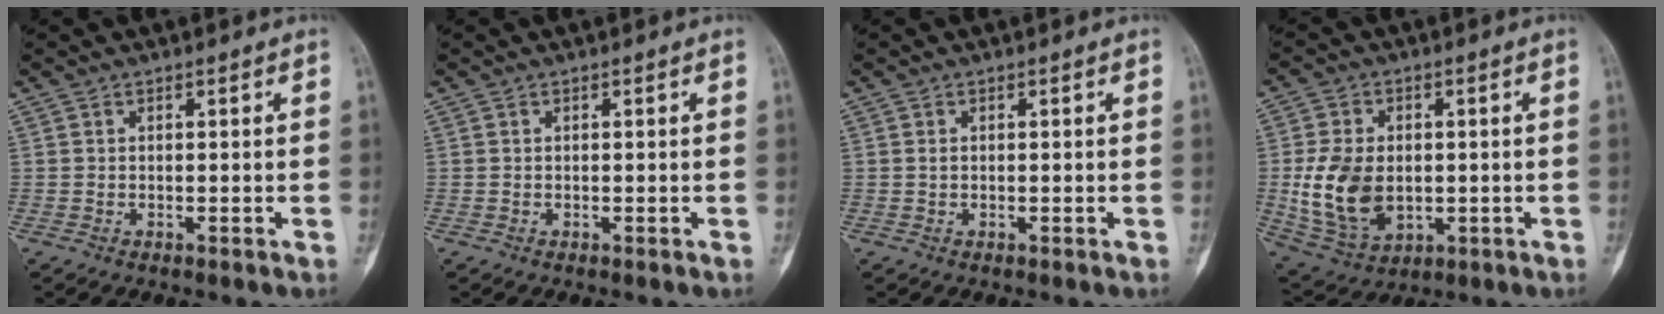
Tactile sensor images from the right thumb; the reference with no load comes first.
{"total": 0.0}
{"total": 0.6, "force": [0.2, 0.4, 0.5], "torque": [-0.009, 0.002, 0.004]}
{"total": 13.5, "force": [-0.7, 9.2, 9.8], "torque": [-0.175, -0.006, 0.007]}